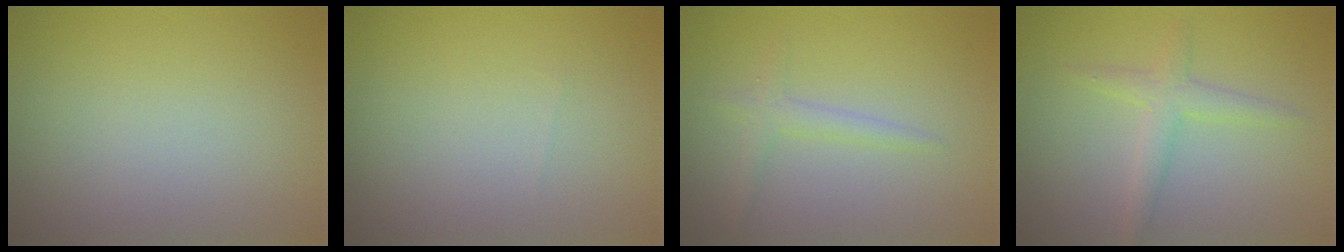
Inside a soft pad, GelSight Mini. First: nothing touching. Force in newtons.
{"total": 0.0}
{"total": 1.6, "press": 1.6, "slide": 0.1}
{"total": 2.2, "press": 2.2, "slide": 0.1}